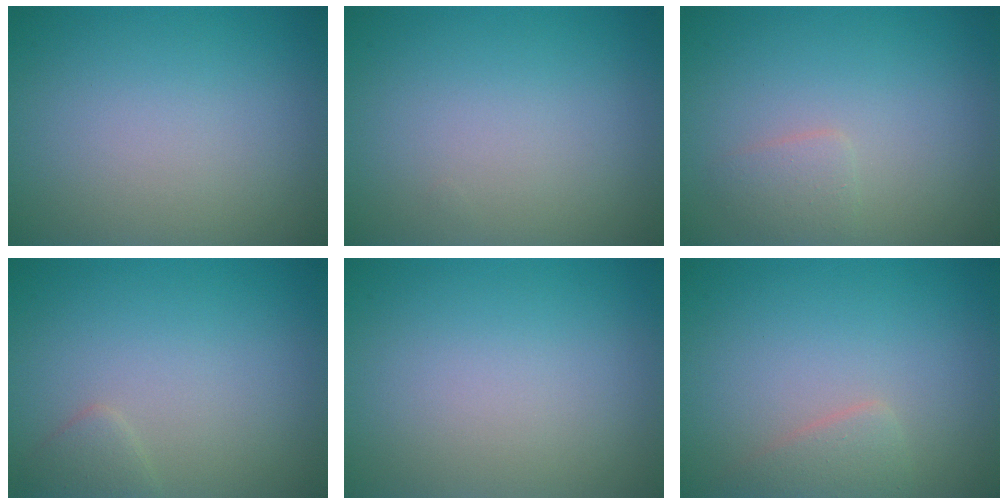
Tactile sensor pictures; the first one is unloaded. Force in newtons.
{"total": 0.0}
{"total": 1.4, "press": 1.4, "slide": 0.0}
{"total": 1.2, "press": 1.2, "slide": 0.1}
{"total": 0.0}
{"total": 1.7, "press": 1.7, "slide": 0.2}